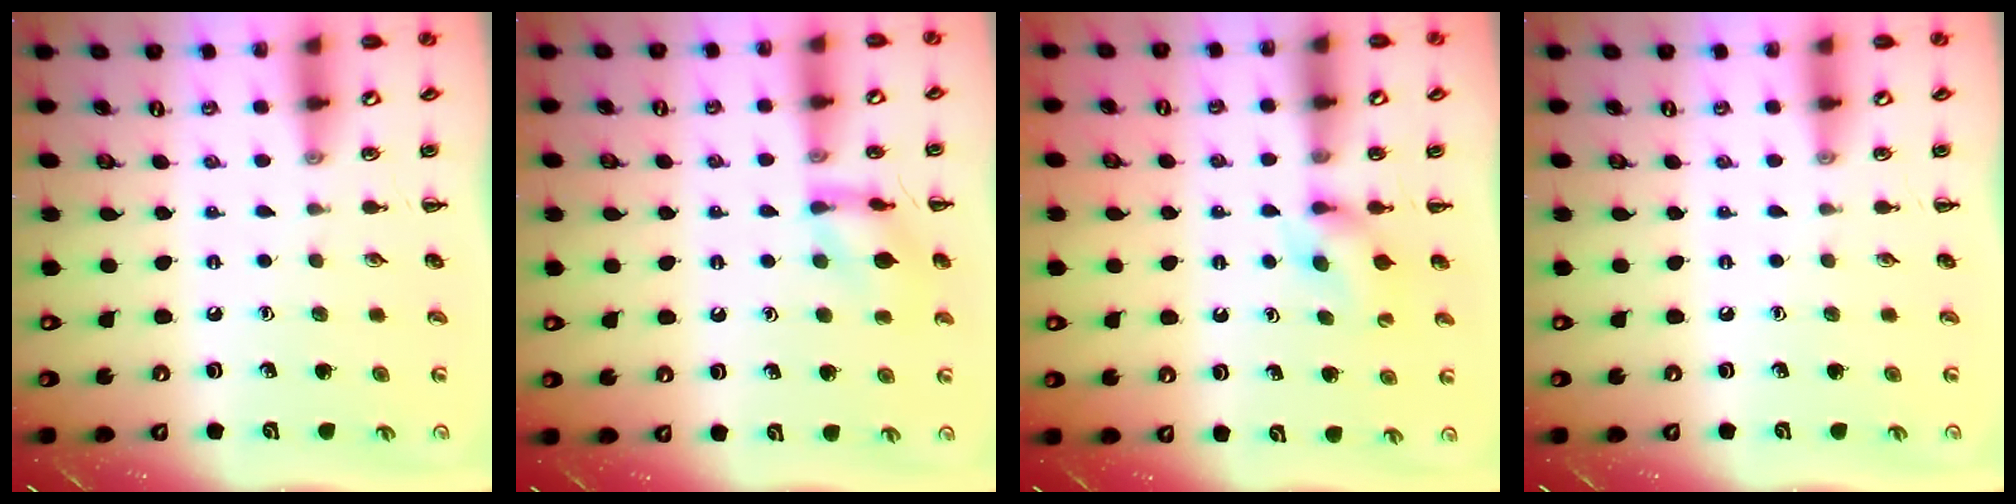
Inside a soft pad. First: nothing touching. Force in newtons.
{"total": 11.3, "press": 11.2, "slide": 0.9}
{"total": 6.3, "press": 6.2, "slide": 1.4}
{"total": 0.0}